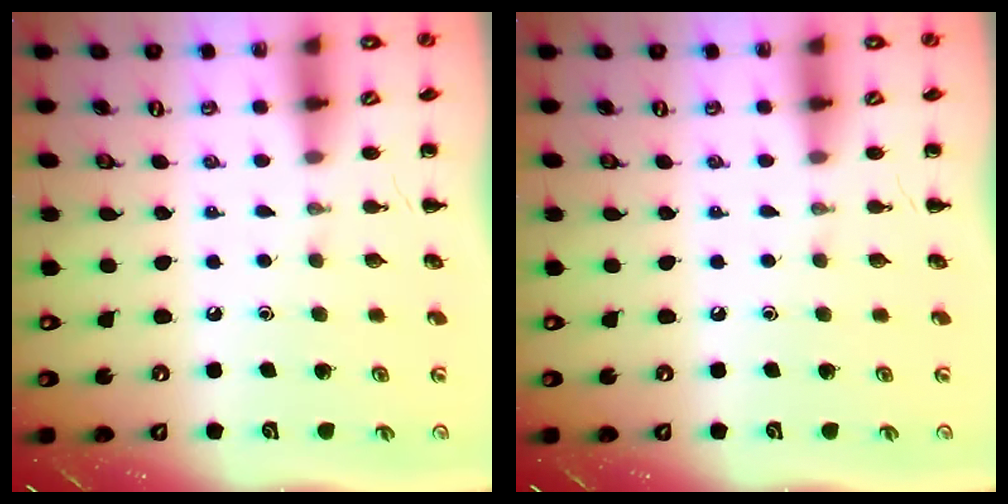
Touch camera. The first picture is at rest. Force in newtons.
{"total": 0.0}